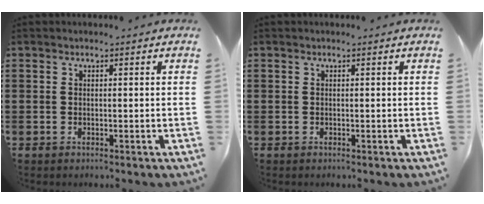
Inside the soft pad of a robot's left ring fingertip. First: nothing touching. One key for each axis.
{"total": 0.0}